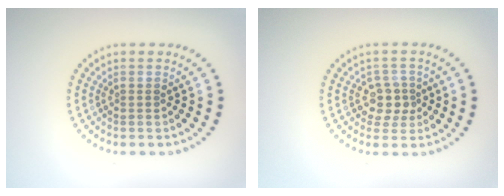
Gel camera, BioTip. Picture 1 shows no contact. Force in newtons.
{"total": 2.4, "press": 2.1, "slide": 1.0}